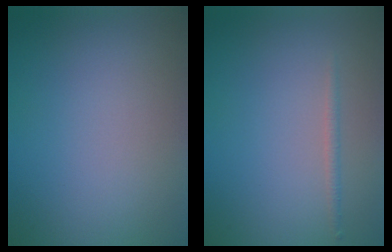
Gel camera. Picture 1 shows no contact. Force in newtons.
{"total": 0.8, "press": 0.8, "slide": 0.0}